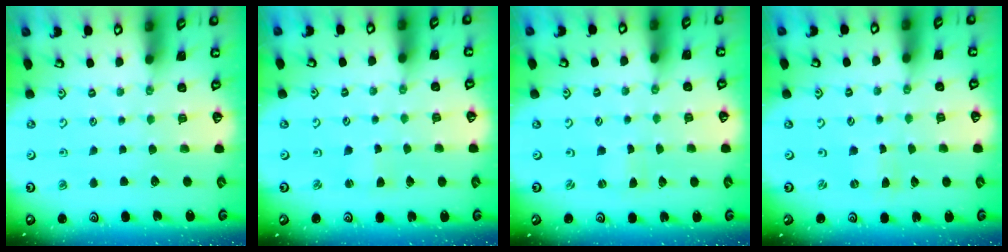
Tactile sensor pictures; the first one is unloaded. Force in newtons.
{"total": 1.8, "press": 1.8, "slide": 0.2}
{"total": 0.0}
{"total": 0.0}